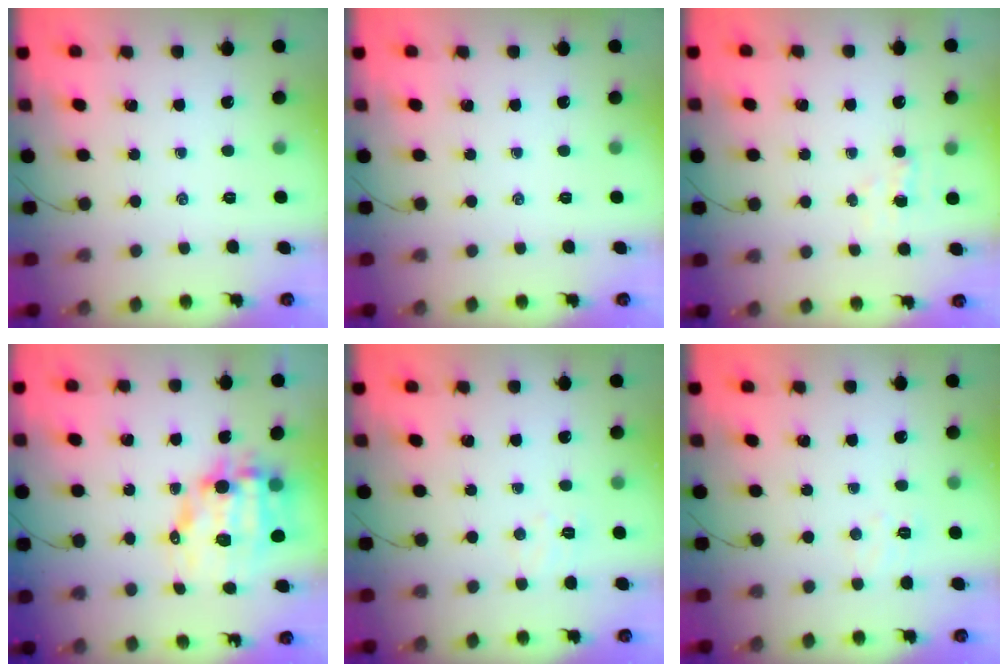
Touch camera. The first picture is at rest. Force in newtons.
{"total": 0.0}
{"total": 3.0, "press": 2.9, "slide": 0.9}
{"total": 11.5, "press": 11.2, "slide": 2.7}
{"total": 5.0, "press": 4.9, "slide": 1.2}
{"total": 5.0, "press": 4.9, "slide": 1.2}